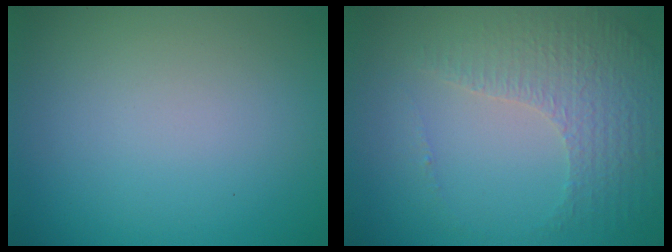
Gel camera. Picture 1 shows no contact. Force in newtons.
{"total": 4.3, "press": 3.0, "slide": 3.1}